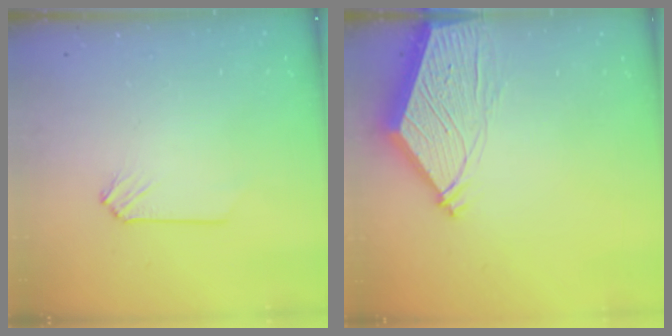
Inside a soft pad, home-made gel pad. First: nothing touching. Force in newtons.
{"total": 8.9, "press": 8.8, "slide": 1.3}